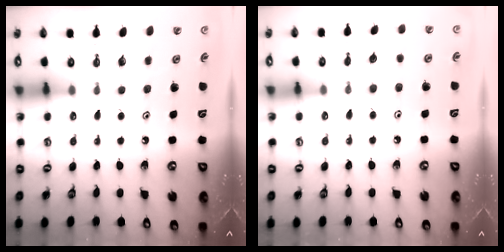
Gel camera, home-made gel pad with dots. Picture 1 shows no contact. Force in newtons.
{"total": 4.1, "press": 4.0, "slide": 0.6}